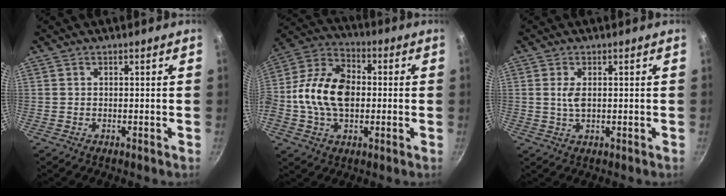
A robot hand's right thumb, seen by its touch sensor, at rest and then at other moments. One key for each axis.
{"total": 16.6, "fx": -0.6, "fy": 11.2, "fz": 12.3, "tx": -0.209, "ty": 0.029, "tz": -0.028}
{"total": 3.0, "fx": 0.5, "fy": 1.5, "fz": 2.5, "tx": -0.047, "ty": -0.004, "tz": 0.012}